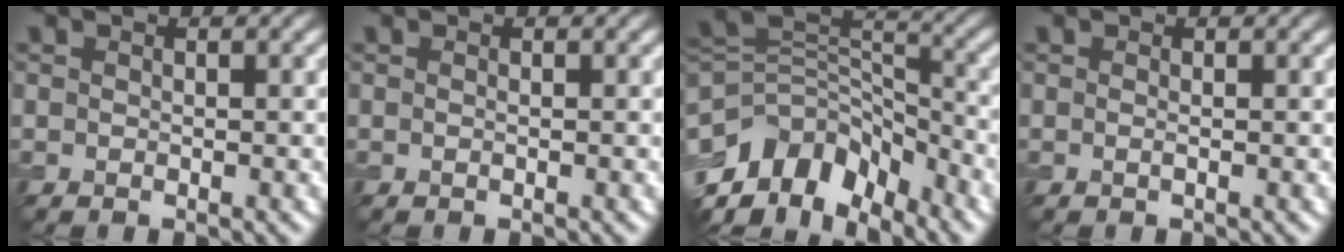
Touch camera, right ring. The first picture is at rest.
{"total": 0.0}
{"total": 9.6, "force": [-6.0, 5.6, 5.0], "torque": [-0.086, 0.006, -0.119]}
{"total": 0.6, "force": [-0.1, 0.2, 0.5], "torque": [-0.009, -0.003, -0.004]}